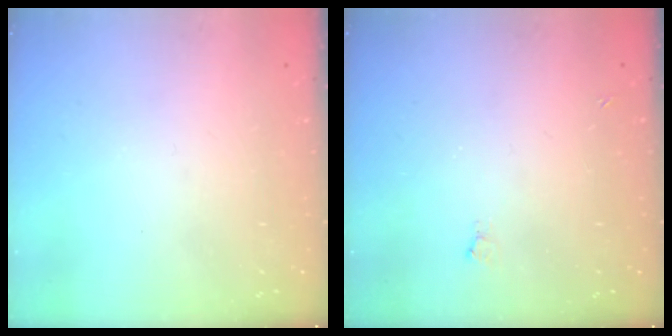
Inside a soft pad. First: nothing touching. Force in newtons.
{"total": 2.4, "press": 2.4, "slide": 0.5}